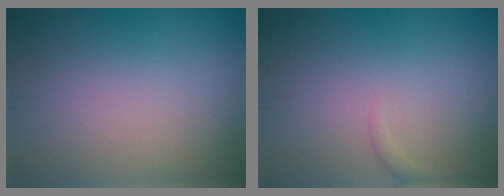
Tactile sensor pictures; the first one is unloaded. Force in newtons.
{"total": 0.8, "press": 0.8, "slide": 0.1}